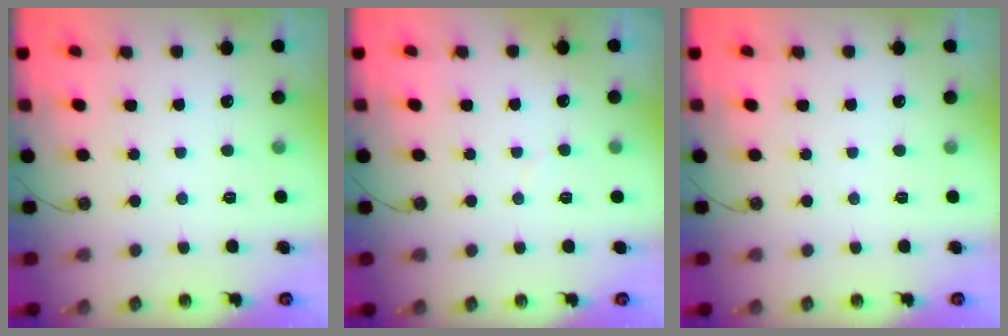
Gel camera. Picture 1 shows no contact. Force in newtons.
{"total": 3.4, "press": 3.3, "slide": 0.4}
{"total": 0.0}